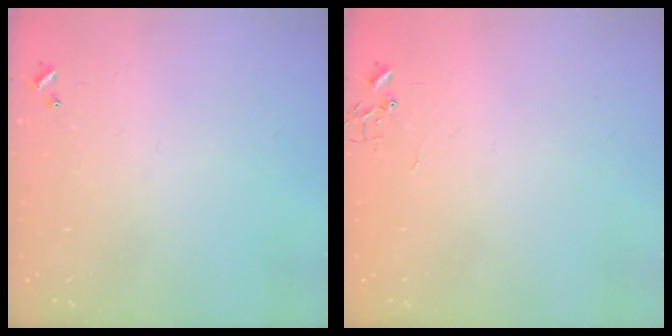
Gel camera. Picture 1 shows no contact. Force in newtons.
{"total": 0.0}